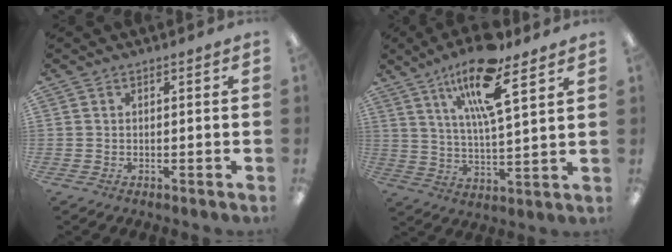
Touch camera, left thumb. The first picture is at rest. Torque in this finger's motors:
{"motor_torque": [0.40, 0.37, 1.17, -1.60, 0.17]}